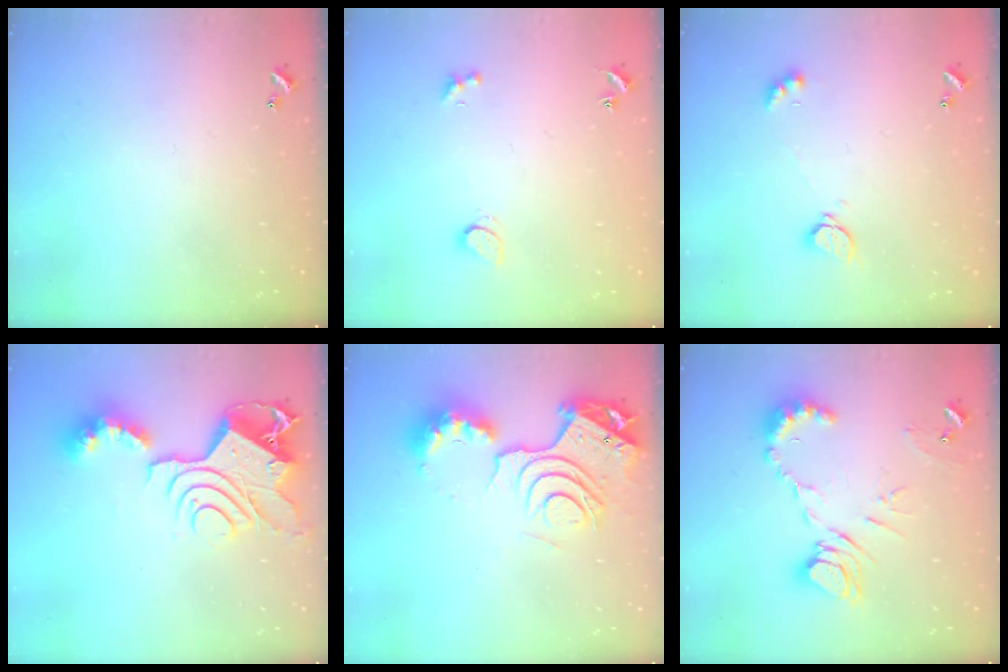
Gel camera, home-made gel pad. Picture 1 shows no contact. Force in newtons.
{"total": 1.8, "press": 1.7, "slide": 0.6}
{"total": 2.3, "press": 2.3, "slide": 0.3}
{"total": 18.9, "press": 18.8, "slide": 2.1}
{"total": 14.9, "press": 14.8, "slide": 1.3}
{"total": 11.9, "press": 11.8, "slide": 0.9}